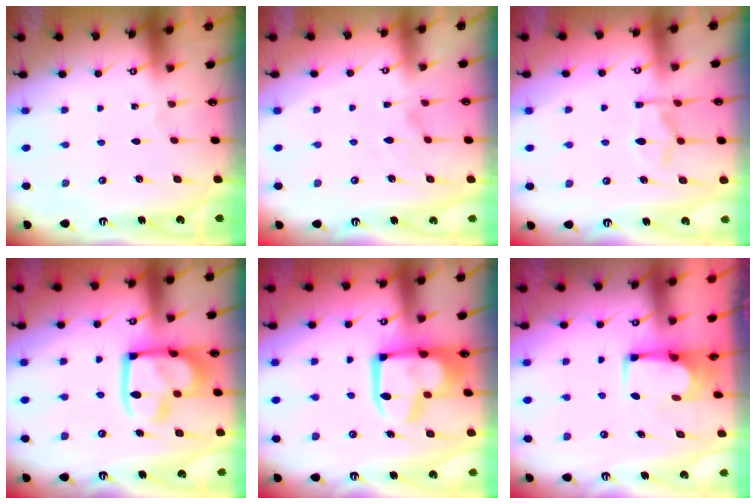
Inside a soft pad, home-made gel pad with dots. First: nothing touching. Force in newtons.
{"total": 2.2, "press": 1.8, "slide": 1.2}
{"total": 4.6, "press": 4.4, "slide": 1.6}
{"total": 17.7, "press": 17.6, "slide": 1.9}
{"total": 10.0, "press": 9.8, "slide": 1.6}
{"total": 2.2, "press": 2.2, "slide": 0.2}